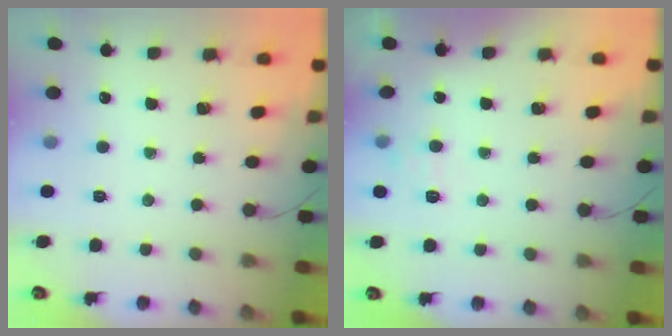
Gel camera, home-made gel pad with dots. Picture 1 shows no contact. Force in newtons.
{"total": 6.2, "press": 5.9, "slide": 1.8}